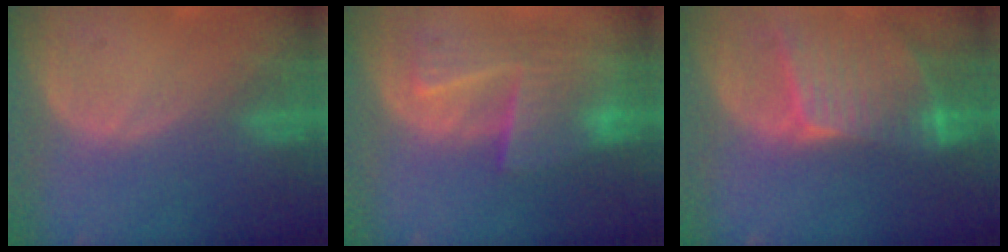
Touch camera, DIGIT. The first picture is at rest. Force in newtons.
{"total": 8.9, "press": 8.1, "slide": 3.7}
{"total": 9.3, "press": 8.2, "slide": 4.4}